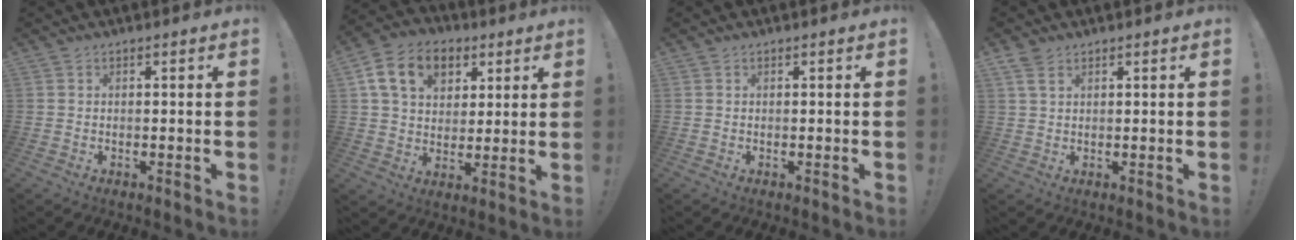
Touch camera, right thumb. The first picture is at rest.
{"total": 14.7, "force": [6.2, 10.7, 8.0], "torque": [-0.122, -0.019, 0.120]}
{"total": 0.0}
{"total": 3.5, "force": [2.2, 1.7, 2.1], "torque": [-0.043, -0.004, 0.043]}